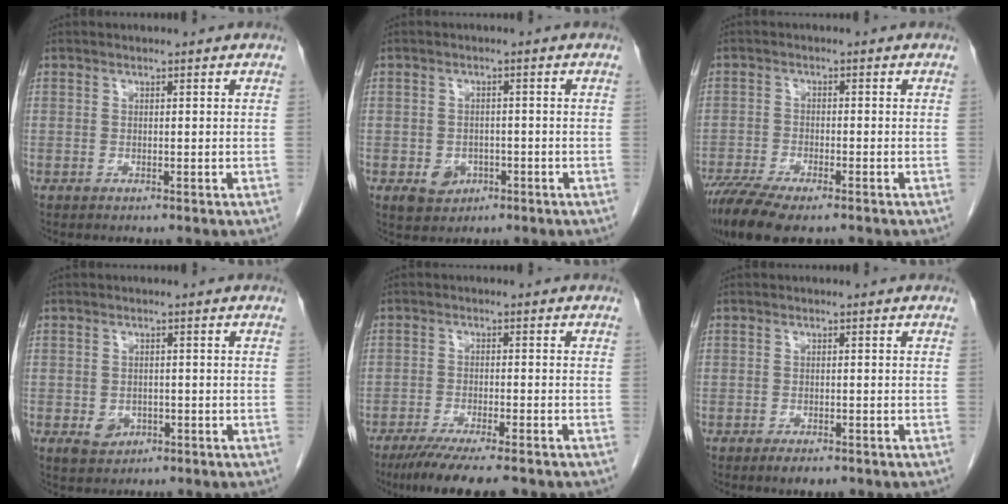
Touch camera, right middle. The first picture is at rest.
{"total": 3.6, "force": [-1.5, 2.8, 1.7], "torque": [-0.026, 0.001, -0.013]}
{"total": 9.1, "force": [-7.0, 2.1, 5.5], "torque": [-0.090, -0.017, -0.117]}
{"total": 2.8, "force": [-1.0, 2.2, 1.4], "torque": [-0.024, 0.000, -0.006]}
{"total": 9.7, "force": [-7.6, 1.1, 6.0], "torque": [-0.089, -0.020, -0.117]}
{"total": 2.4, "force": [-1.7, 0.9, 1.5], "torque": [-0.025, -0.003, -0.019]}